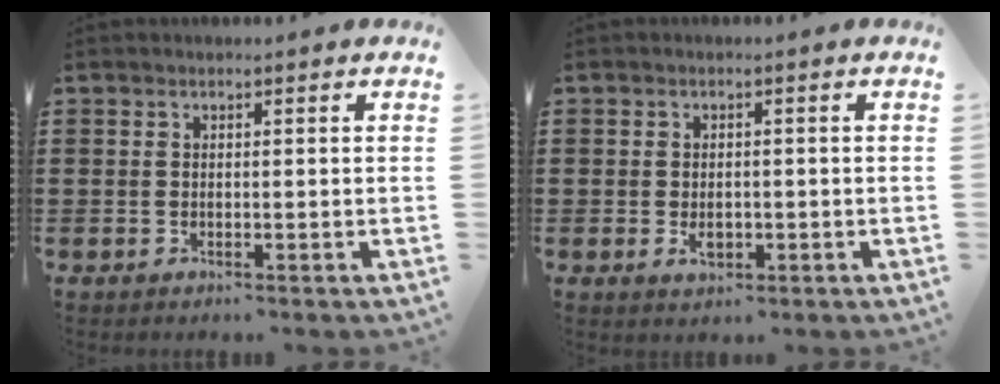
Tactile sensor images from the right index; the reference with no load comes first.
{"total": 2.1, "force": [-0.5, 1.3, 1.6], "torque": [-0.030, 0.001, -0.009]}